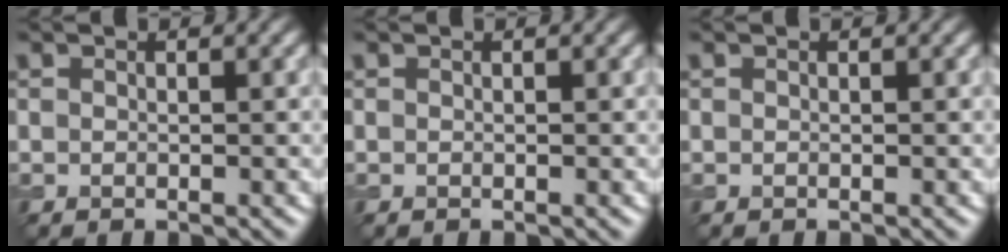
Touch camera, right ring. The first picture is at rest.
{"total": 0.0}
{"total": 0.0}